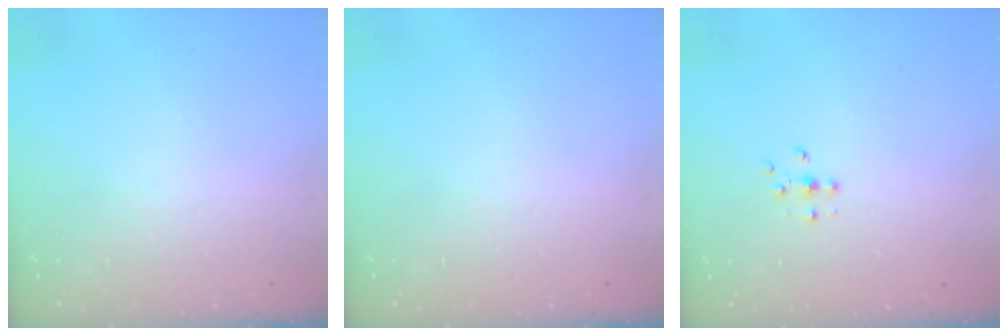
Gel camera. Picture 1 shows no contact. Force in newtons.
{"total": 0.0}
{"total": 4.7, "press": 4.6, "slide": 0.9}